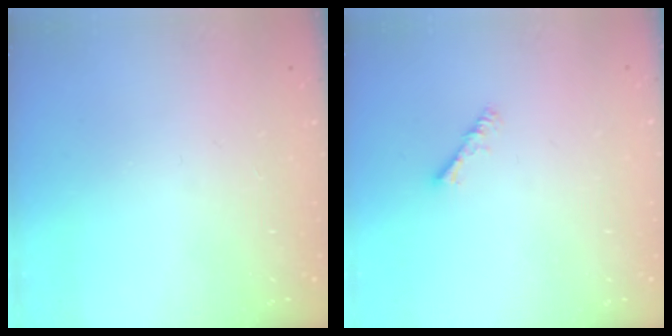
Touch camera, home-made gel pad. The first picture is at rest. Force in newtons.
{"total": 2.4, "press": 2.4, "slide": 0.3}